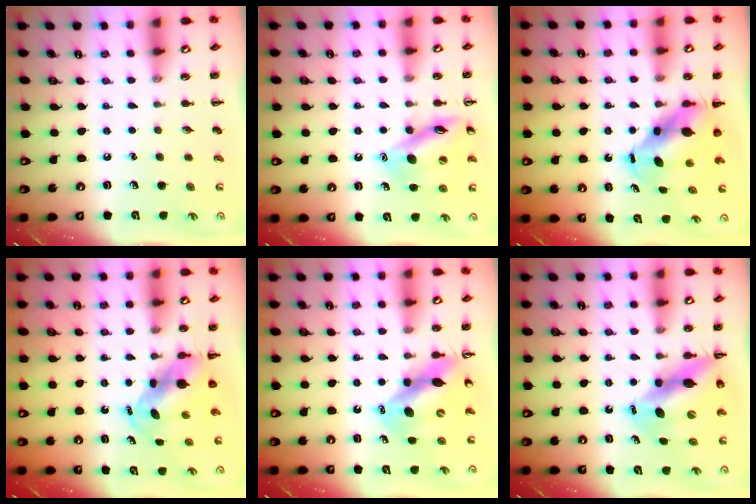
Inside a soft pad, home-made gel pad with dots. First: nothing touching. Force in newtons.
{"total": 13.3, "press": 13.3, "slide": 1.2}
{"total": 7.2, "press": 6.9, "slide": 2.3}
{"total": 5.4, "press": 5.3, "slide": 0.7}
{"total": 12.2, "press": 11.6, "slide": 3.9}
{"total": 11.2, "press": 10.8, "slide": 3.2}